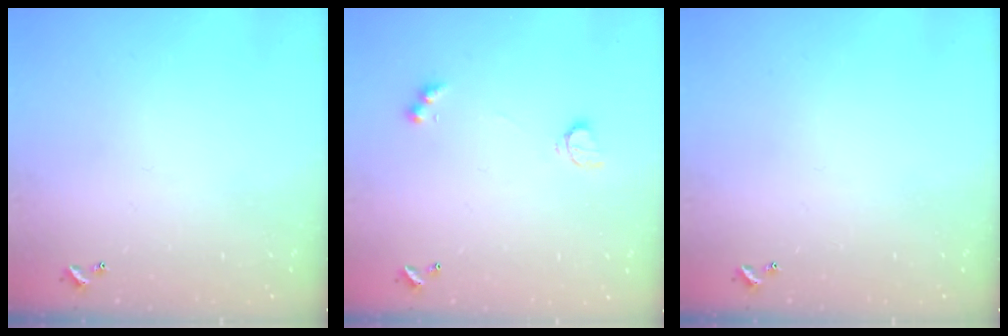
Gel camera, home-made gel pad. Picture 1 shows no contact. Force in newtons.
{"total": 4.1, "press": 4.0, "slide": 0.7}
{"total": 0.0}